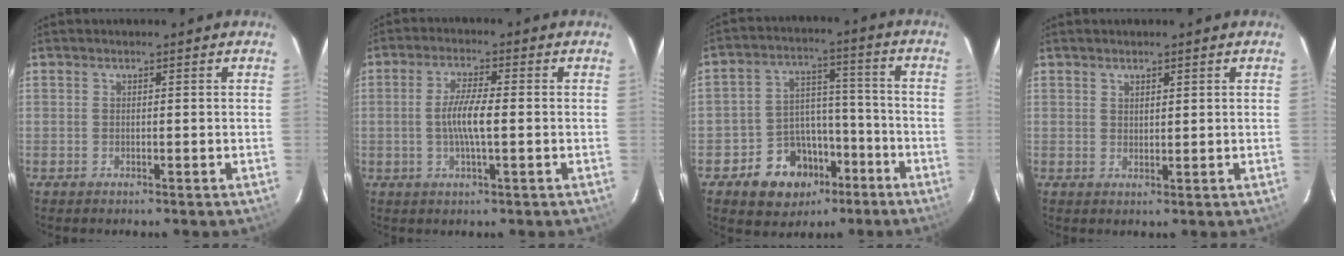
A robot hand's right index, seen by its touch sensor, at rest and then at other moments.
{"total": 5.9, "force": [-0.6, 0.9, 5.8], "torque": [-0.109, 0.001, -0.011]}
{"total": 12.1, "force": [-6.6, 9.1, 4.3], "torque": [-0.087, 0.038, -0.087]}
{"total": 1.5, "force": [1.1, 0.7, 0.6], "torque": [-0.007, 0.002, 0.021]}